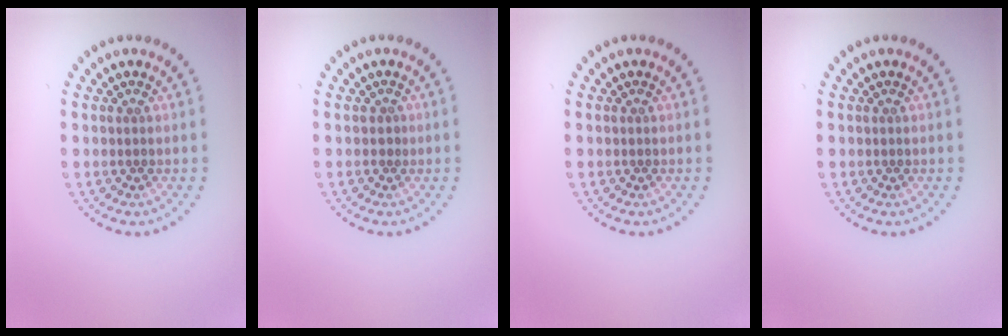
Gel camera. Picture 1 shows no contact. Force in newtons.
{"total": 0.5, "press": 0.2, "slide": 0.5}
{"total": 0.0}
{"total": 0.0}